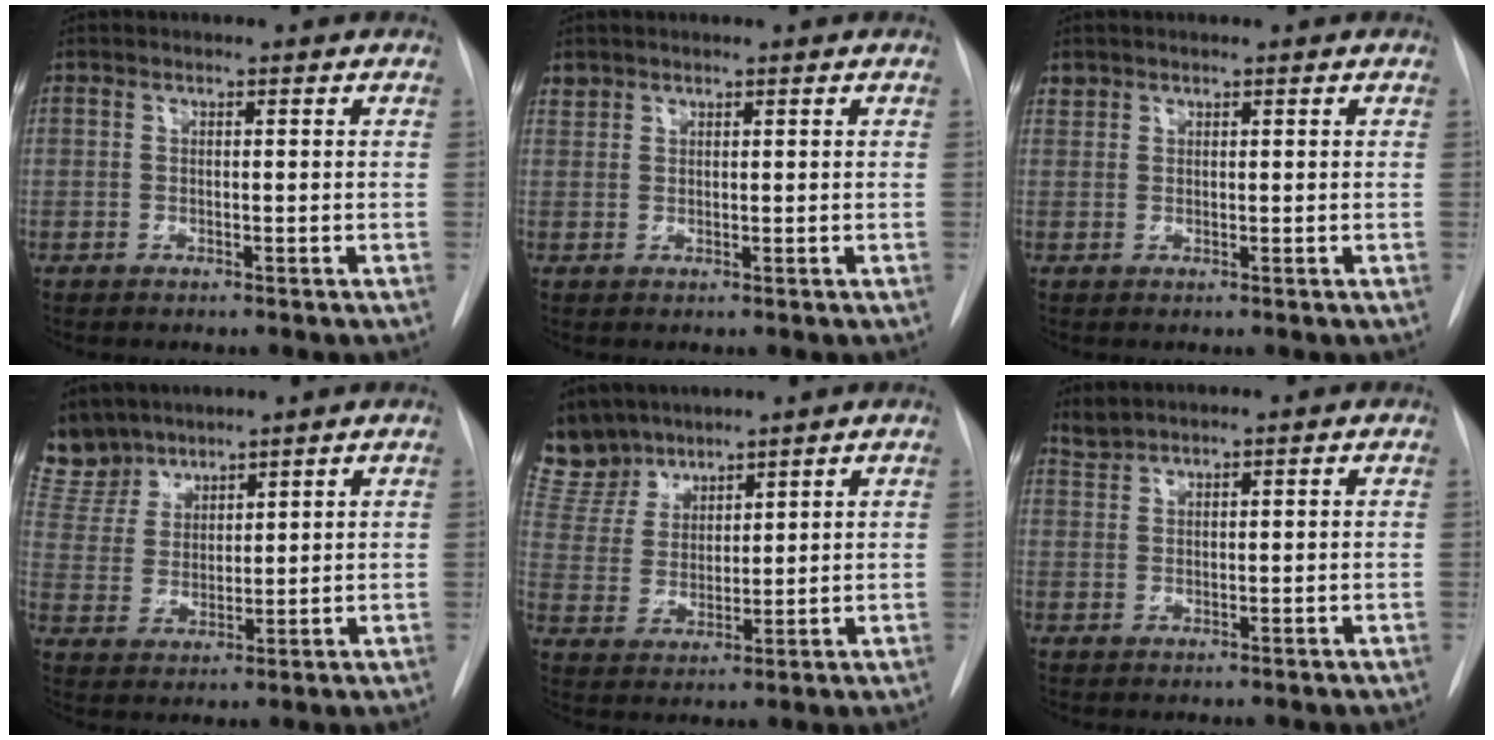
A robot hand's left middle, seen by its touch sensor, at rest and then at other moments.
{"total": 1.2, "force": [1.0, 0.5, -0.2], "torque": [0.006, 0.006, 0.020]}
{"total": 0.9, "force": [0.8, 0.4, -0.1], "torque": [0.006, 0.006, 0.014]}
{"total": 8.7, "force": [7.9, 3.8, 0.8], "torque": [-0.021, 0.010, 0.172]}
{"total": 9.6, "force": [8.6, 4.0, 1.2], "torque": [-0.033, 0.010, 0.186]}
{"total": 1.7, "force": [1.7, -0.1, 0.0], "torque": [-0.005, 0.007, 0.040]}